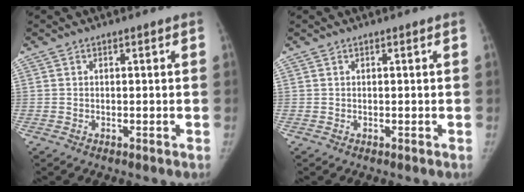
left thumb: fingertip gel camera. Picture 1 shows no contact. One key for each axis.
{"total": 0.0}